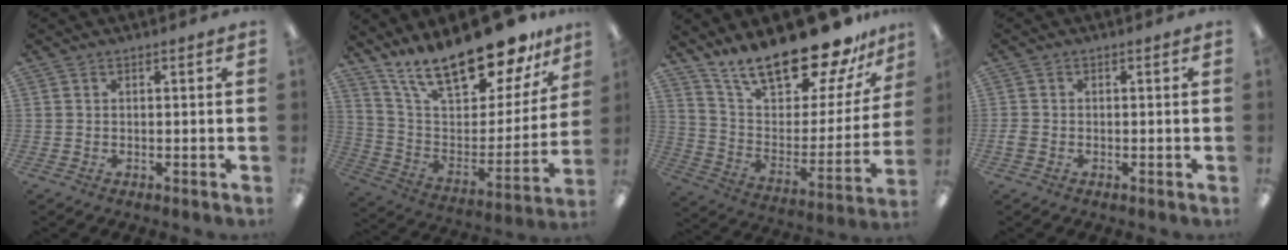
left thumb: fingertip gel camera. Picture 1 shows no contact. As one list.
[{"total": 23.0, "force": [18.8, 6.6, 11.4], "torque": [-0.193, -0.133, 0.321]}, {"total": 23.2, "force": [19.3, 6.9, 10.9], "torque": [-0.178, -0.138, 0.330]}, {"total": 1.6, "force": [-0.5, 1.2, 0.9], "torque": [-0.014, 0.003, -0.009]}]